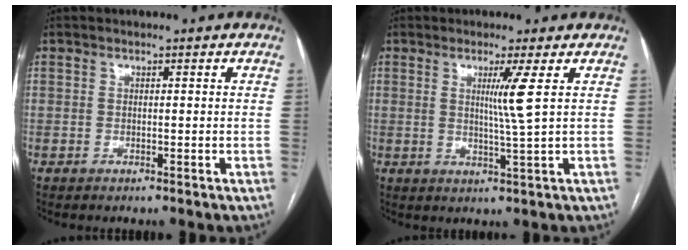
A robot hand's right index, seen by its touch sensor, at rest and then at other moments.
{"total": 4.6, "force": [1.4, -1.6, 4.1], "torque": [-0.078, -0.015, 0.027]}